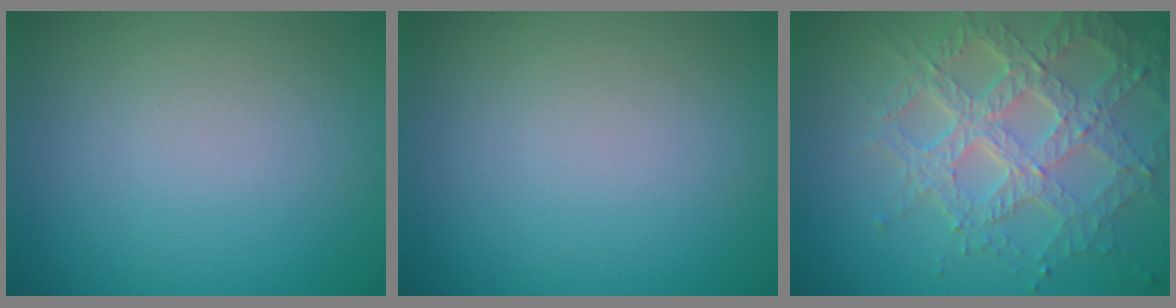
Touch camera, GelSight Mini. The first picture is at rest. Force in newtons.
{"total": 0.0}
{"total": 7.1, "press": 5.2, "slide": 4.8}